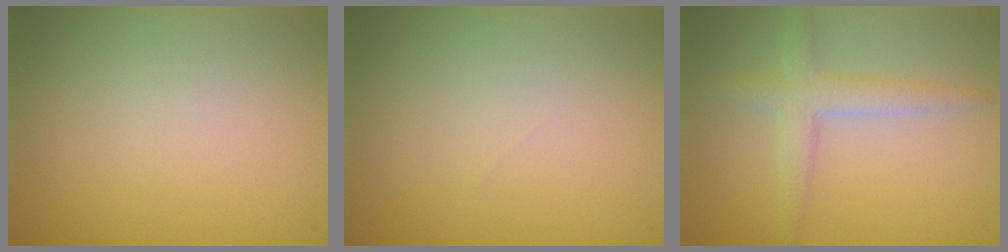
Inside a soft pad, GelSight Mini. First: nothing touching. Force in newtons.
{"total": 0.0}
{"total": 2.9, "press": 2.9, "slide": 0.2}